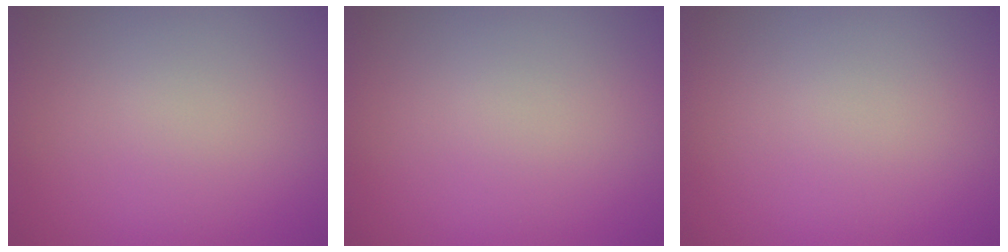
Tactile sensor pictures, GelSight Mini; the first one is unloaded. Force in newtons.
{"total": 0.0}
{"total": 0.0}